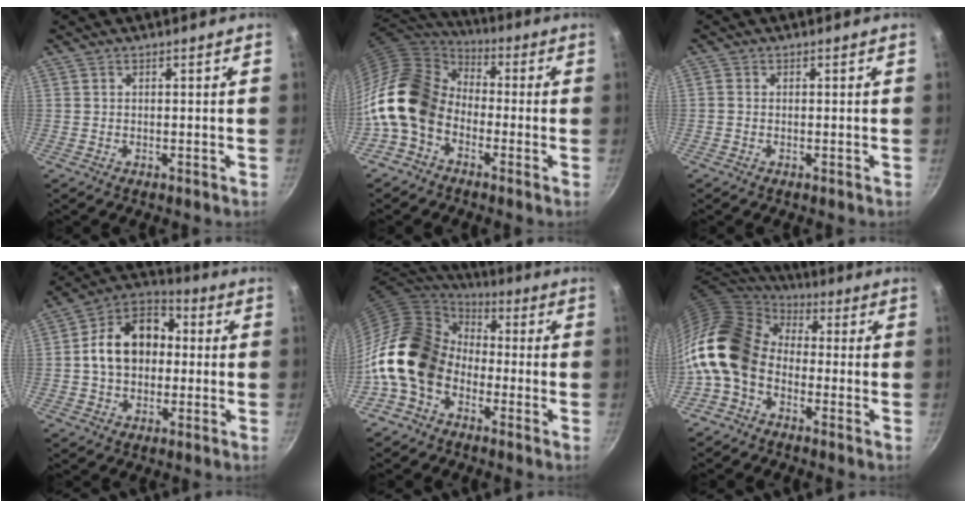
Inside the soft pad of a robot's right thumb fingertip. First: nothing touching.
{"total": 16.2, "force": [-4.0, 11.8, 10.4], "torque": [-0.171, 0.052, -0.103]}
{"total": 0.7, "force": [-0.2, 0.6, 0.3], "torque": [-0.006, 0.002, -0.007]}
{"total": 15.1, "force": [0.5, 11.3, 10.0], "torque": [-0.135, 0.037, -0.012]}
{"total": 17.2, "force": [-4.1, 12.7, 10.9], "torque": [-0.175, 0.054, -0.101]}
{"total": 16.1, "force": [-2.2, 11.6, 11.0], "torque": [-0.195, 0.042, -0.066]}